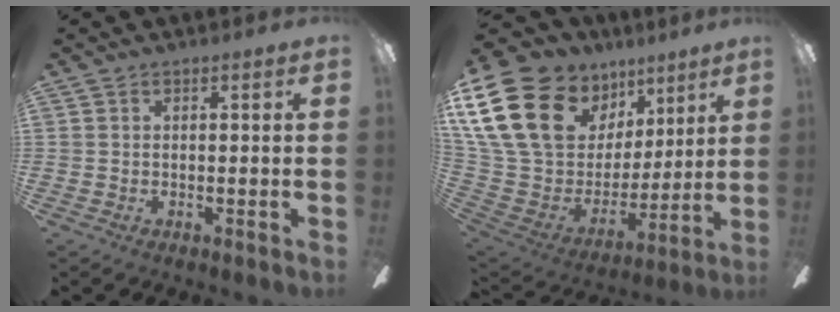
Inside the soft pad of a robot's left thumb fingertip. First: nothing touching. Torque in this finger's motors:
{"motor_torque": [2.50, 2.51, 1.37, -1.39, 0.32]}